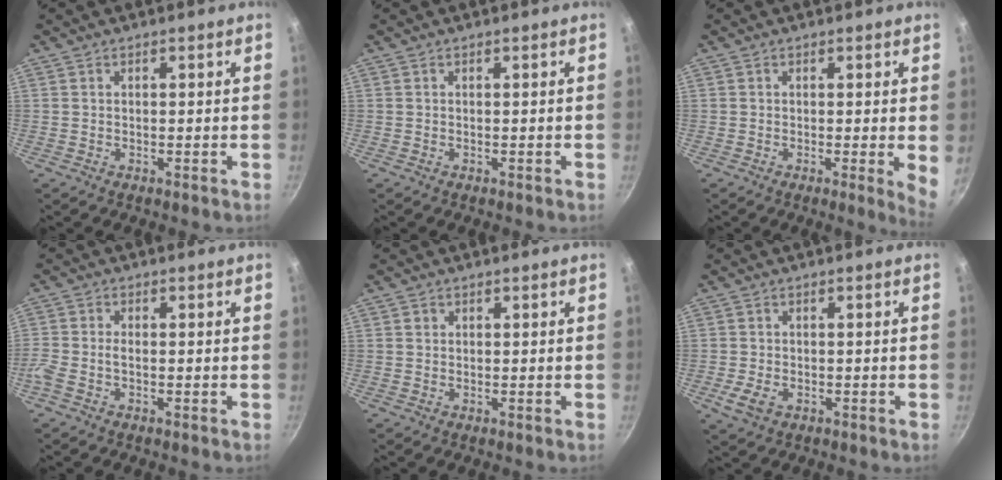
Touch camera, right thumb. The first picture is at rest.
{"total": 0.0}
{"total": 4.6, "force": [0.0, 0.5, 4.6], "torque": [-0.050, -0.015, -0.004]}
{"total": 2.9, "force": [-1.2, 1.4, 2.3], "torque": [-0.064, 0.009, -0.032]}
{"total": 0.8, "force": [0.2, 0.7, 0.2], "torque": [0.000, 0.003, 0.002]}
{"total": 3.7, "force": [-1.4, 2.3, 2.6], "torque": [-0.050, 0.007, -0.022]}